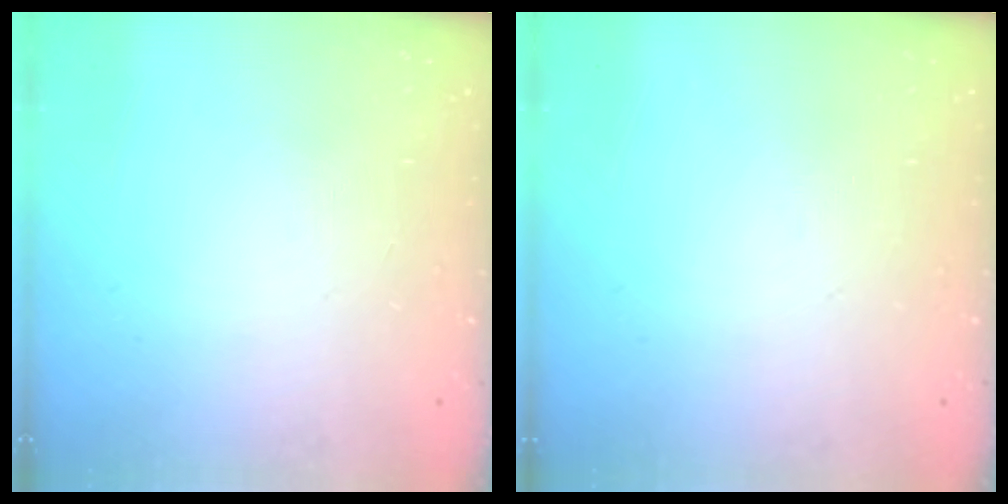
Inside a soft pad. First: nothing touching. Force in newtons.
{"total": 0.0}